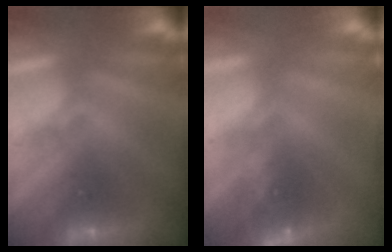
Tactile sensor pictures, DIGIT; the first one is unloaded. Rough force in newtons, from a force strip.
{"total": 3.4}